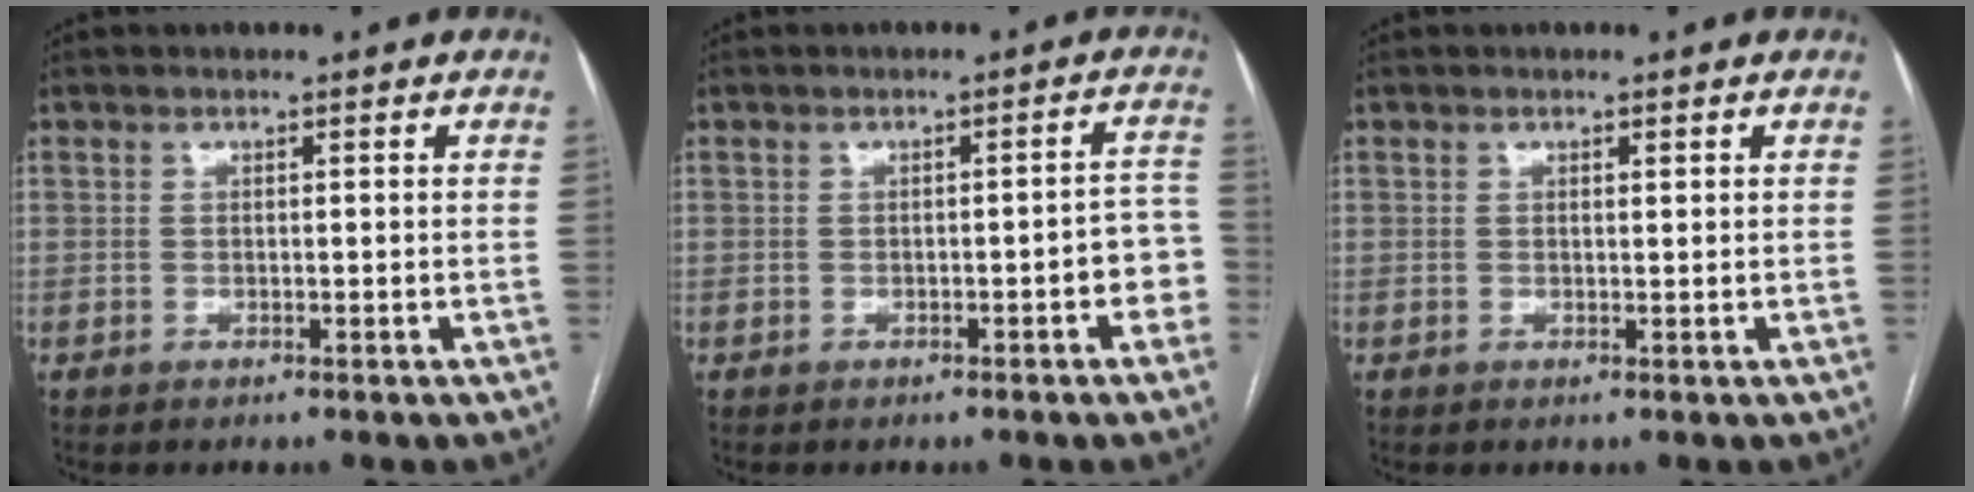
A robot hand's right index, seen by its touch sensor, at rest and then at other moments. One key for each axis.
{"total": 4.1, "fx": -1.2, "fy": 1.3, "fz": 3.7, "tx": -0.032, "ty": 0.024, "tz": -0.013}
{"total": 0.6, "fx": 0.3, "fy": 0.1, "fz": 0.5, "tx": -0.010, "ty": -0.001, "tz": 0.005}